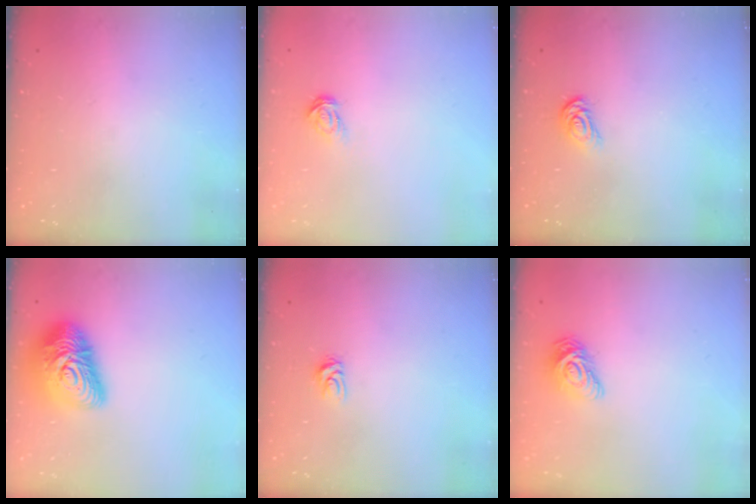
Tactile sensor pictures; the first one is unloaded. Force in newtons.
{"total": 3.5, "press": 3.5, "slide": 0.4}
{"total": 6.4, "press": 6.4, "slide": 0.3}
{"total": 17.7, "press": 17.7, "slide": 1.1}
{"total": 4.0, "press": 4.0, "slide": 0.2}
{"total": 10.1, "press": 10.1, "slide": 0.6}